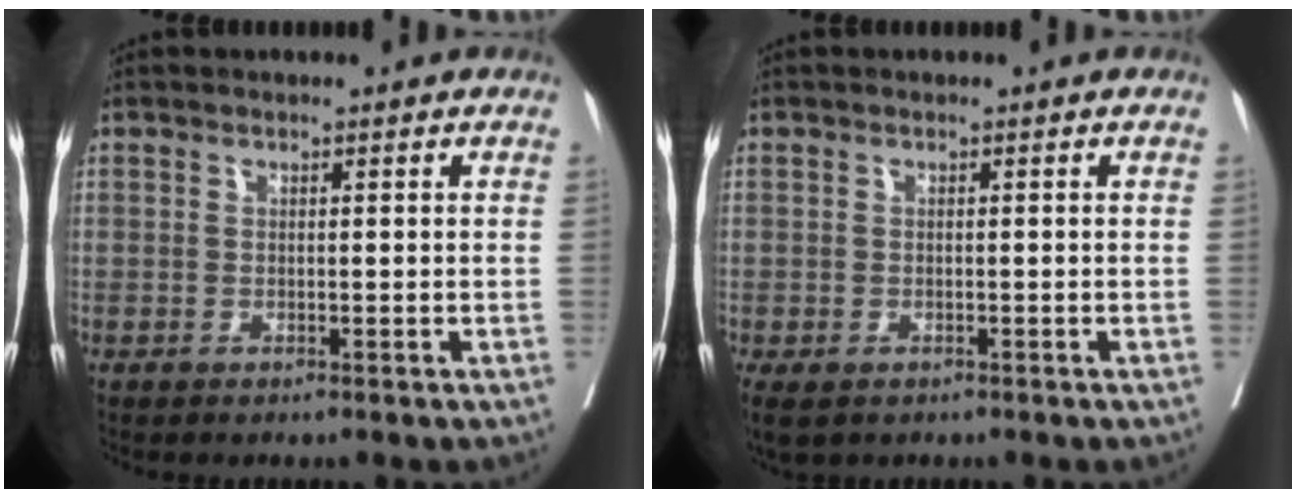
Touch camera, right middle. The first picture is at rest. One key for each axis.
{"total": 4.4, "fx": -2.5, "fy": 2.7, "fz": 2.4, "tx": -0.054, "ty": -0.012, "tz": -0.038}